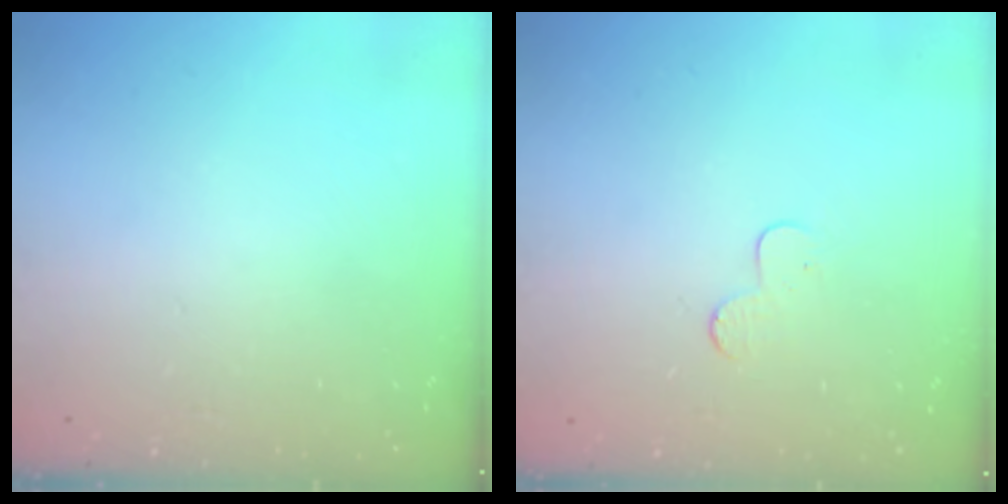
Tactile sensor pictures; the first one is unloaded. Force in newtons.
{"total": 4.4, "press": 4.4, "slide": 0.4}